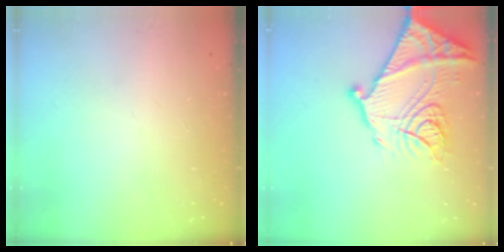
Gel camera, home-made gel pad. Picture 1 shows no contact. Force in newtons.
{"total": 25.4, "press": 25.3, "slide": 2.5}